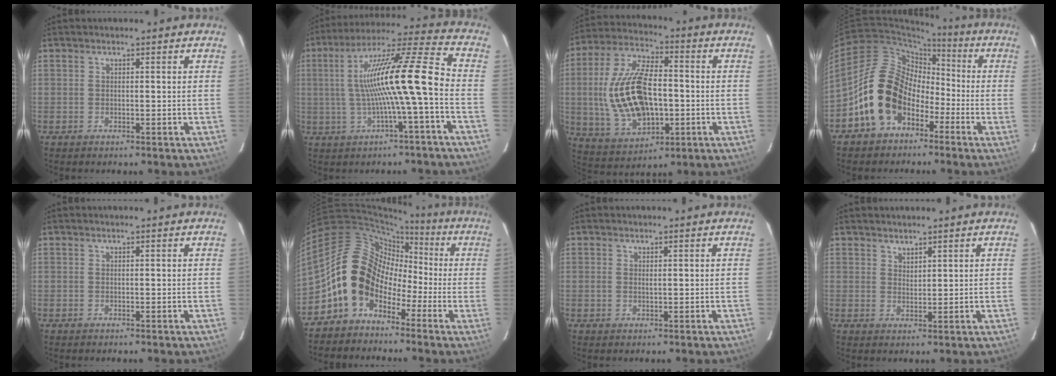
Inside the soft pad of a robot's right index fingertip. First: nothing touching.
{"total": 15.5, "force": [-1.8, -0.1, 15.4], "torque": [-0.271, 0.017, -0.024]}
{"total": 18.9, "force": [-1.2, 10.0, 16.0], "torque": [-0.338, 0.006, -0.005]}
{"total": 13.5, "force": [-5.4, 10.2, 7.1], "torque": [-0.140, 0.025, -0.081]}
{"total": 0.0}
{"total": 11.8, "force": [-5.1, 9.5, 4.7], "torque": [-0.086, 0.032, -0.104]}
{"total": 0.7, "force": [0.2, 0.4, 0.6], "torque": [-0.013, 0.000, 0.003]}
{"total": 1.8, "force": [1.7, 0.7, 0.4], "torque": [-0.002, 0.001, 0.030]}